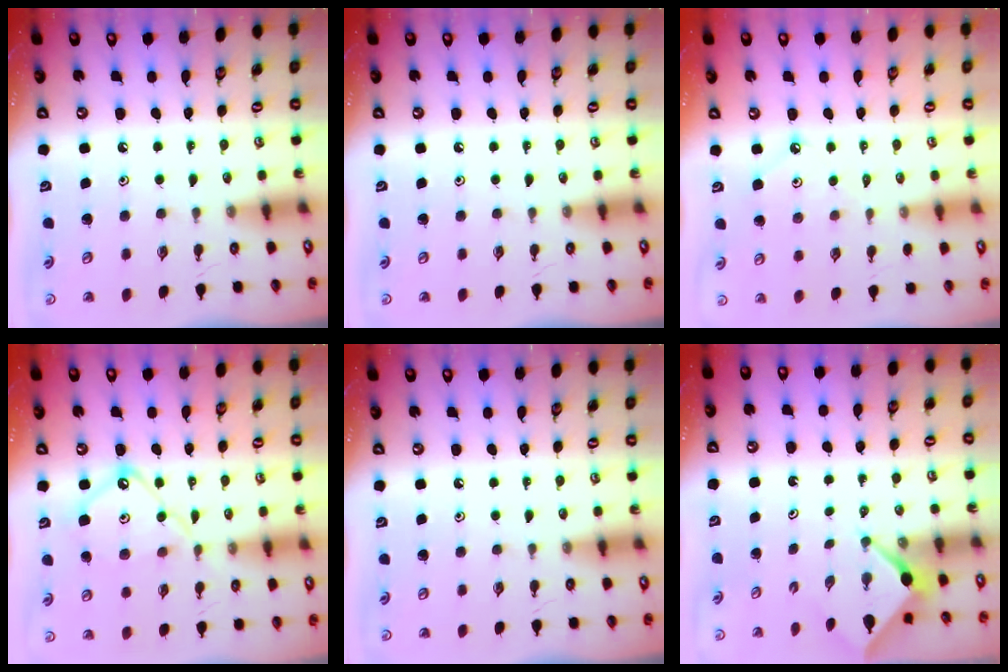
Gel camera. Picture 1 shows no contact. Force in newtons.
{"total": 0.0}
{"total": 3.0, "press": 3.0, "slide": 0.3}
{"total": 11.9, "press": 11.8, "slide": 1.0}
{"total": 0.0}
{"total": 2.3, "press": 2.3, "slide": 0.2}